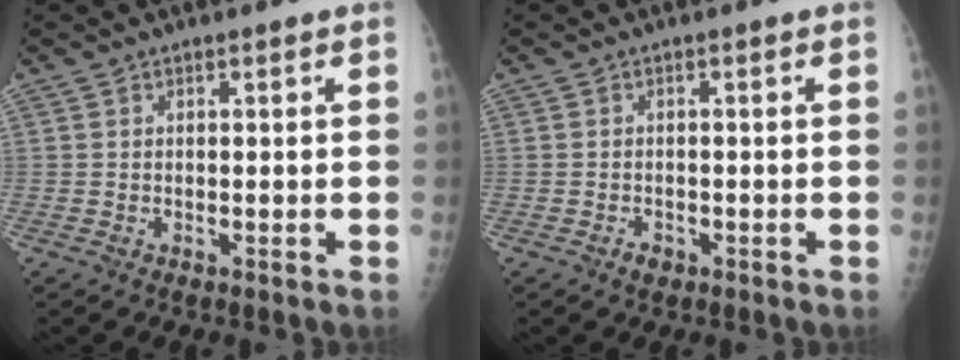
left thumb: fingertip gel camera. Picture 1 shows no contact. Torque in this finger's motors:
{"motor_torque": [-0.26, 0.15, -0.13, -0.03, -0.01]}